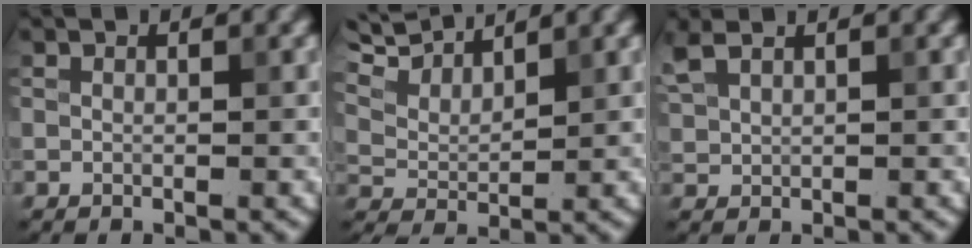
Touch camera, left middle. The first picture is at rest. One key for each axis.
{"total": 6.4, "fx": 5.6, "fy": 1.5, "fz": 2.7, "tx": -0.068, "ty": 0.020, "tz": 0.083}
{"total": 2.3, "fx": 1.7, "fy": 0.9, "fz": 1.3, "tx": -0.037, "ty": 0.009, "tz": 0.039}